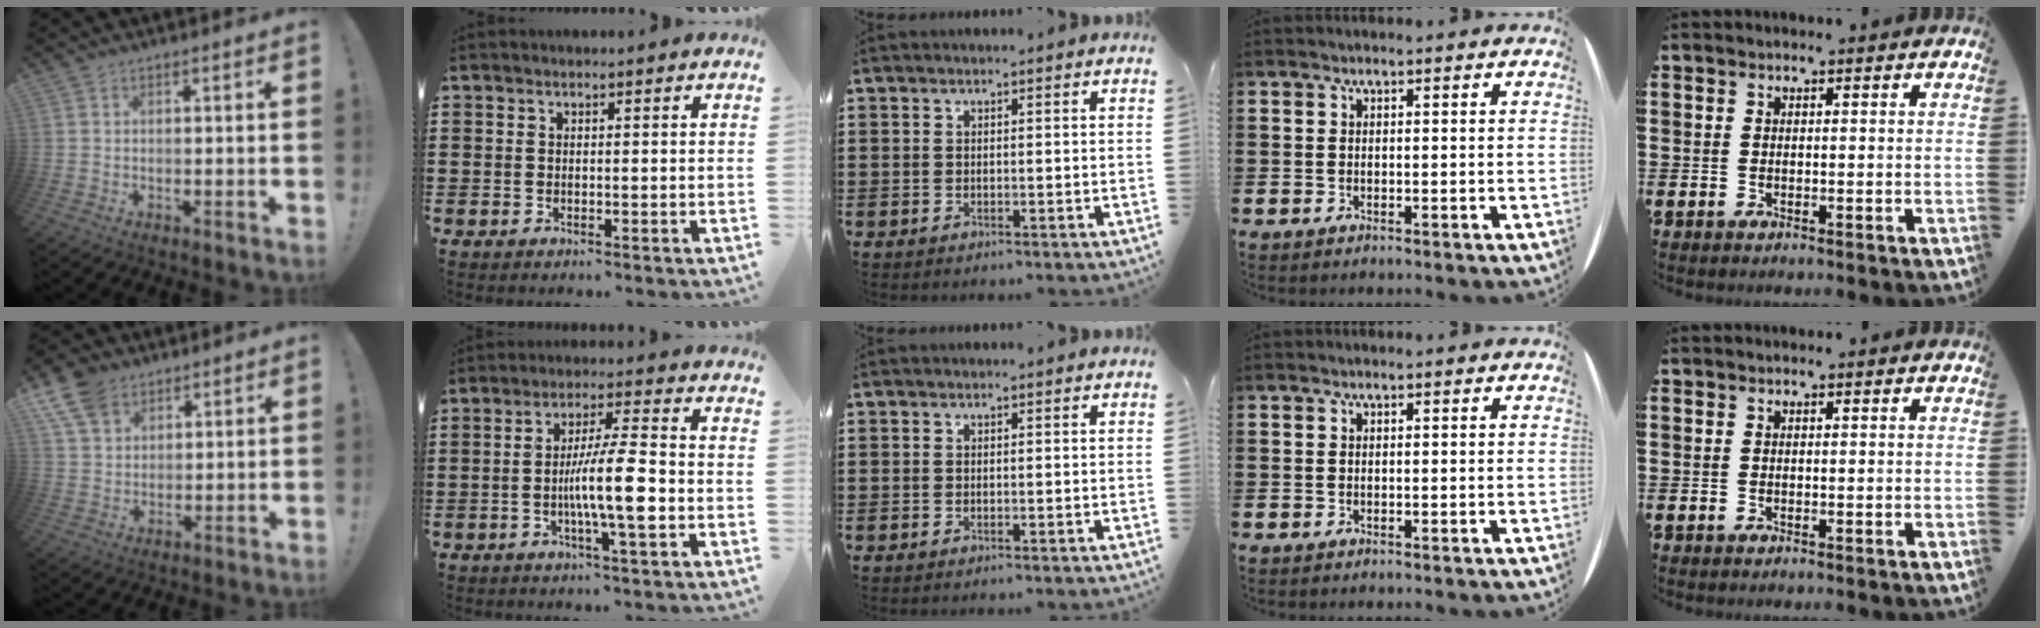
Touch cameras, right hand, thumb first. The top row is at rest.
{"thumb": {"total": 10.0, "force": [6.3, 6.6, 4.1], "torque": [-0.082, -0.024, 0.126]}, "index": {"total": 9.1, "force": [-2.0, 1.1, 8.8], "torque": [-0.154, -0.001, -0.038]}}